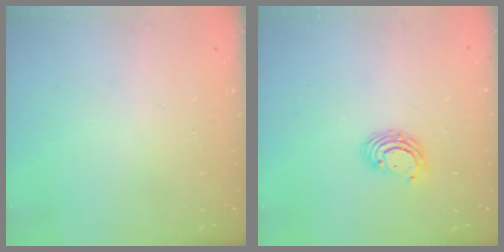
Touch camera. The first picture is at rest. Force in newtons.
{"total": 5.3, "press": 5.3, "slide": 0.2}